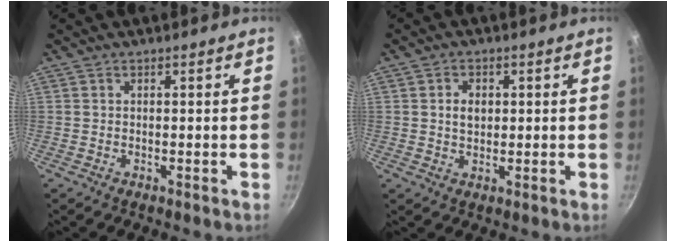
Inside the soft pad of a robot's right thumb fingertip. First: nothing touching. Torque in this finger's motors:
{"motor_torque": [-0.42, 0.43, 0.21, 0.04, 0.04]}